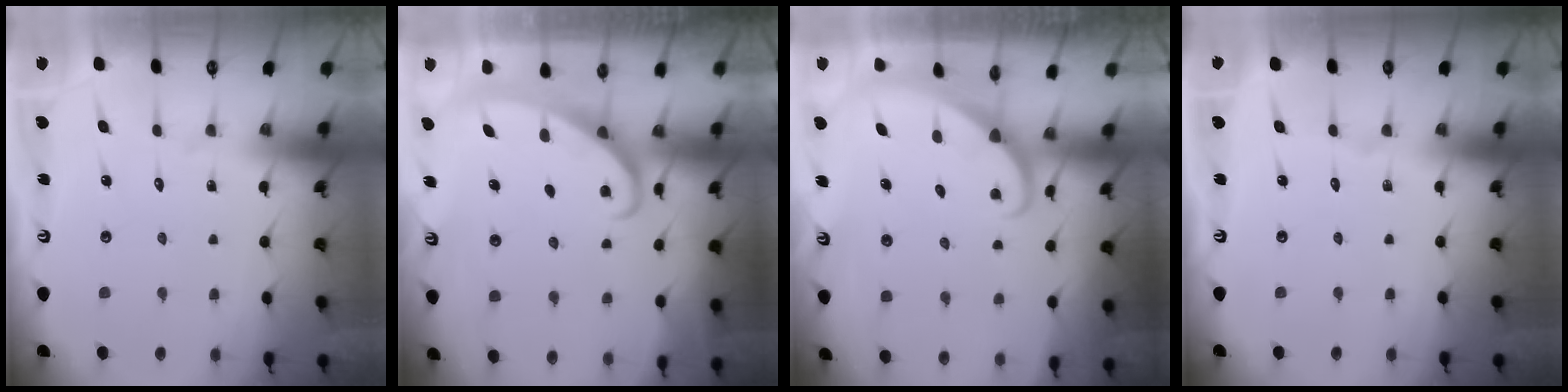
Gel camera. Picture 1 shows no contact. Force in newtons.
{"total": 2.8, "press": 2.8, "slide": 0.4}
{"total": 1.7, "press": 1.7, "slide": 0.0}
{"total": 0.0}